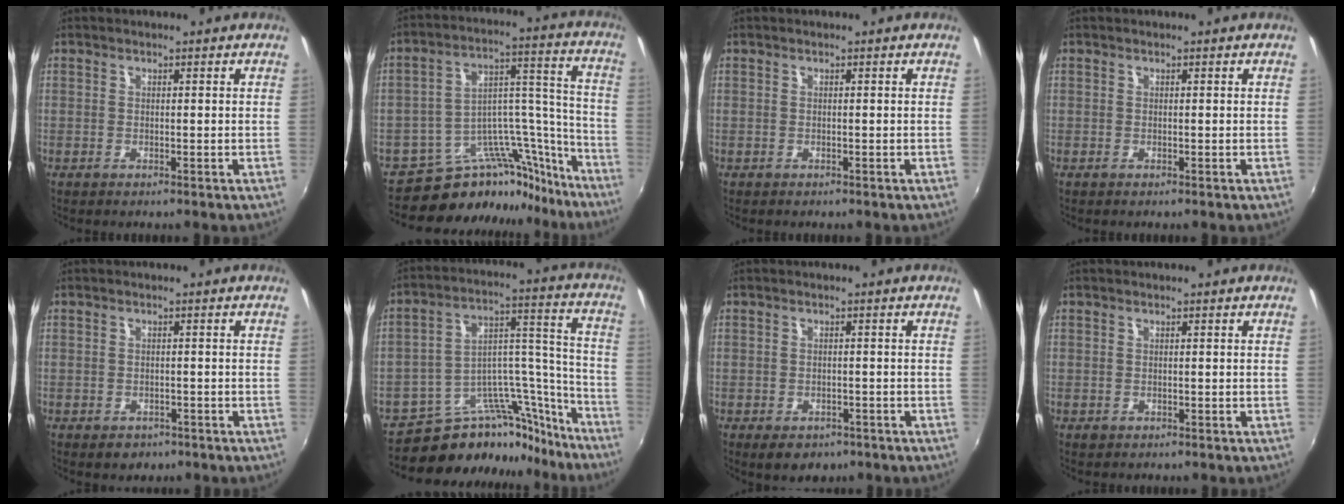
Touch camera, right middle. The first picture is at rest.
{"total": 17.9, "force": [-15.8, 7.4, 4.1], "torque": [-0.046, 0.072, -0.240]}
{"total": 0.0}
{"total": 0.0}
{"total": 3.1, "force": [-1.8, 2.2, 1.2], "torque": [-0.025, -0.009, -0.022]}
{"total": 19.6, "force": [-17.4, 7.8, 4.8], "torque": [-0.060, 0.074, -0.261]}
{"total": 5.4, "force": [-3.3, 3.3, 2.6], "torque": [-0.055, -0.019, -0.042]}
{"total": 0.6, "force": [-0.3, 0.5, 0.2], "torque": [-0.002, -0.004, -0.005]}